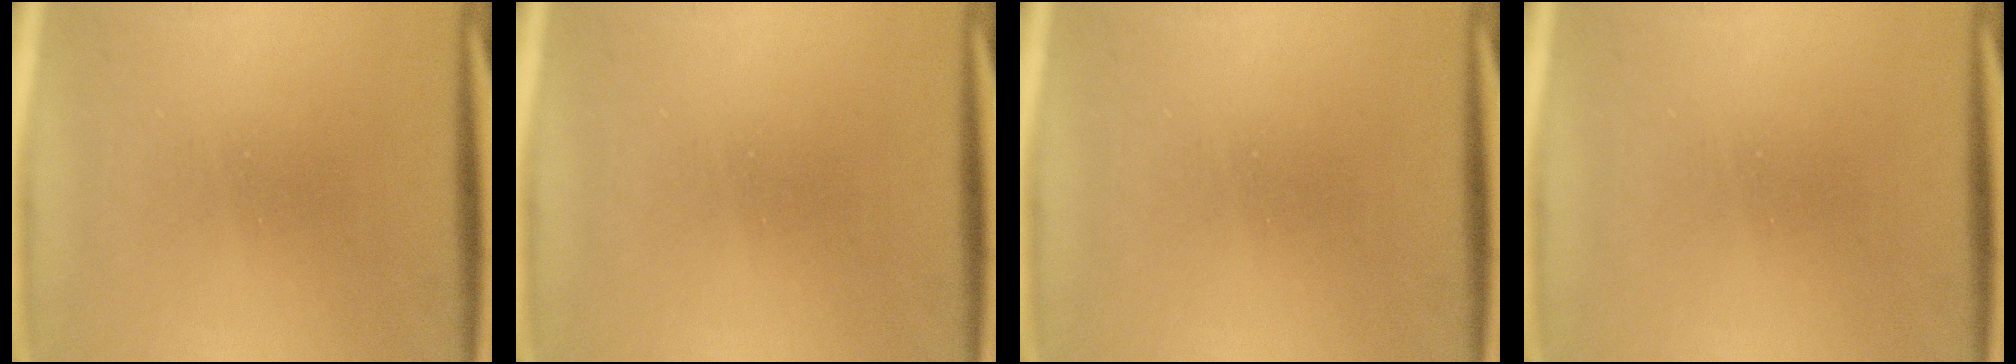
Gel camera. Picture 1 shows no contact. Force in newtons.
{"total": 0.0}
{"total": 0.0}
{"total": 0.0}